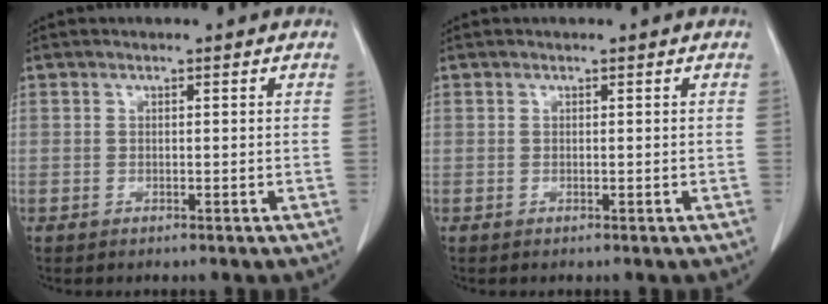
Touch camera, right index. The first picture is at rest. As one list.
[{"total": 0.0}]